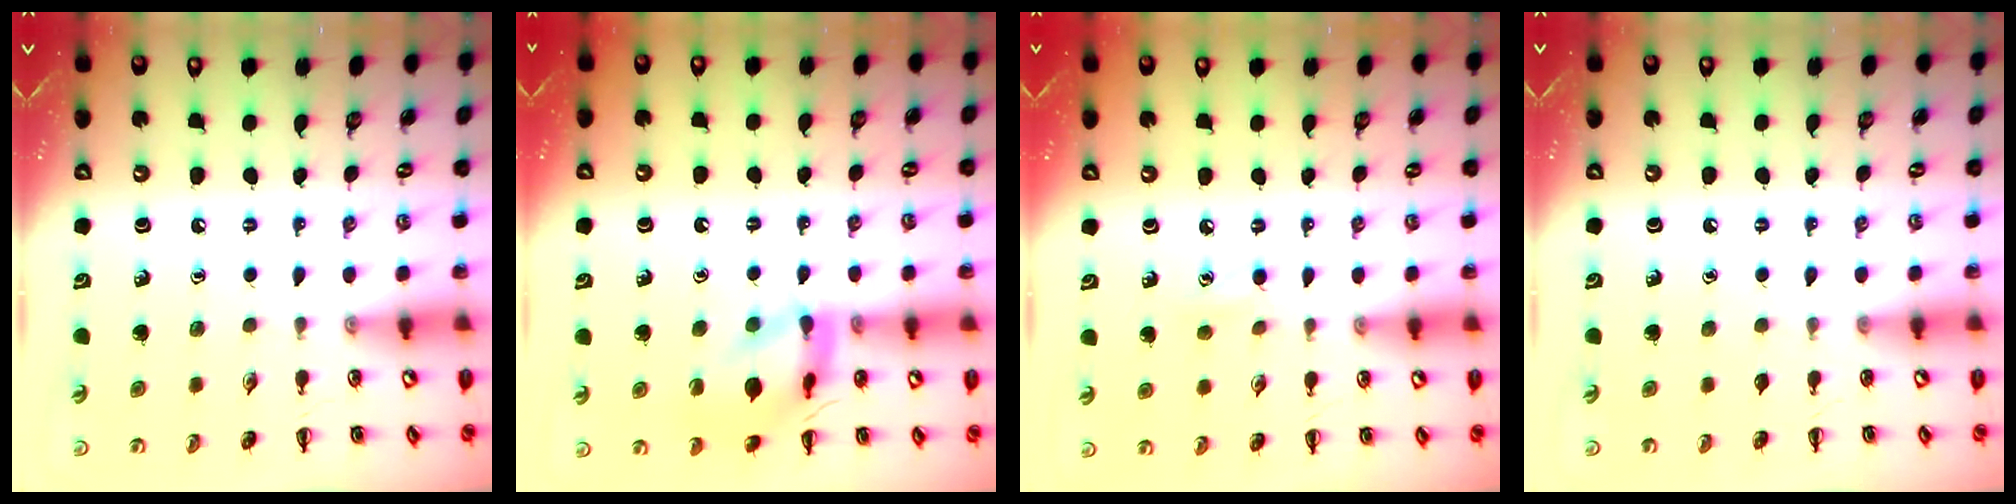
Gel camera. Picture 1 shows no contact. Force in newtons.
{"total": 13.8, "press": 13.8, "slide": 1.5}
{"total": 2.4, "press": 2.3, "slide": 0.8}
{"total": 0.6, "press": 0.6, "slide": 0.1}